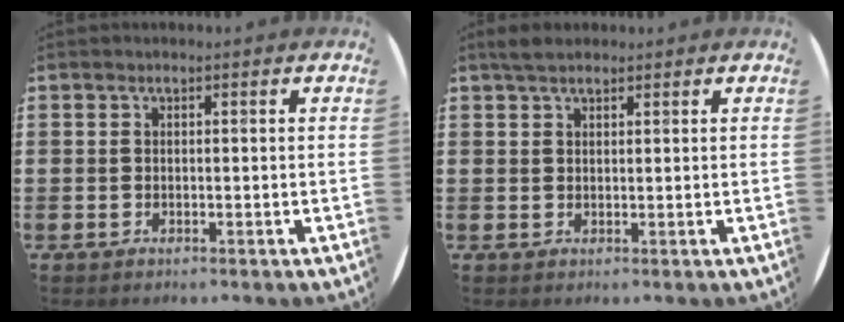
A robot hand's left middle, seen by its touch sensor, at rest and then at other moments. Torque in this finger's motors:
{"motor_torque": [0.20, -0.17, 0.05, 0.01]}